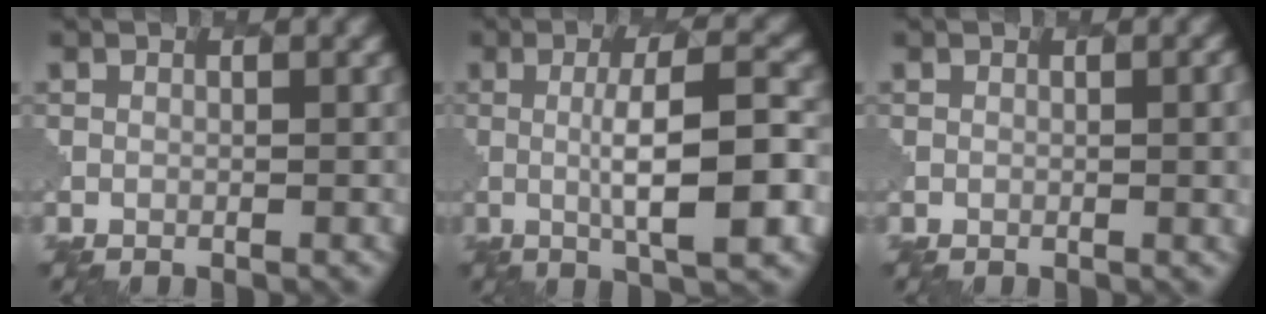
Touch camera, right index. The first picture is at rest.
{"total": 7.4, "force": [0.3, 1.6, 7.2], "torque": [-0.113, 0.001, 0.000]}
{"total": 2.8, "force": [0.2, 1.0, 2.7], "torque": [-0.023, 0.003, 0.000]}